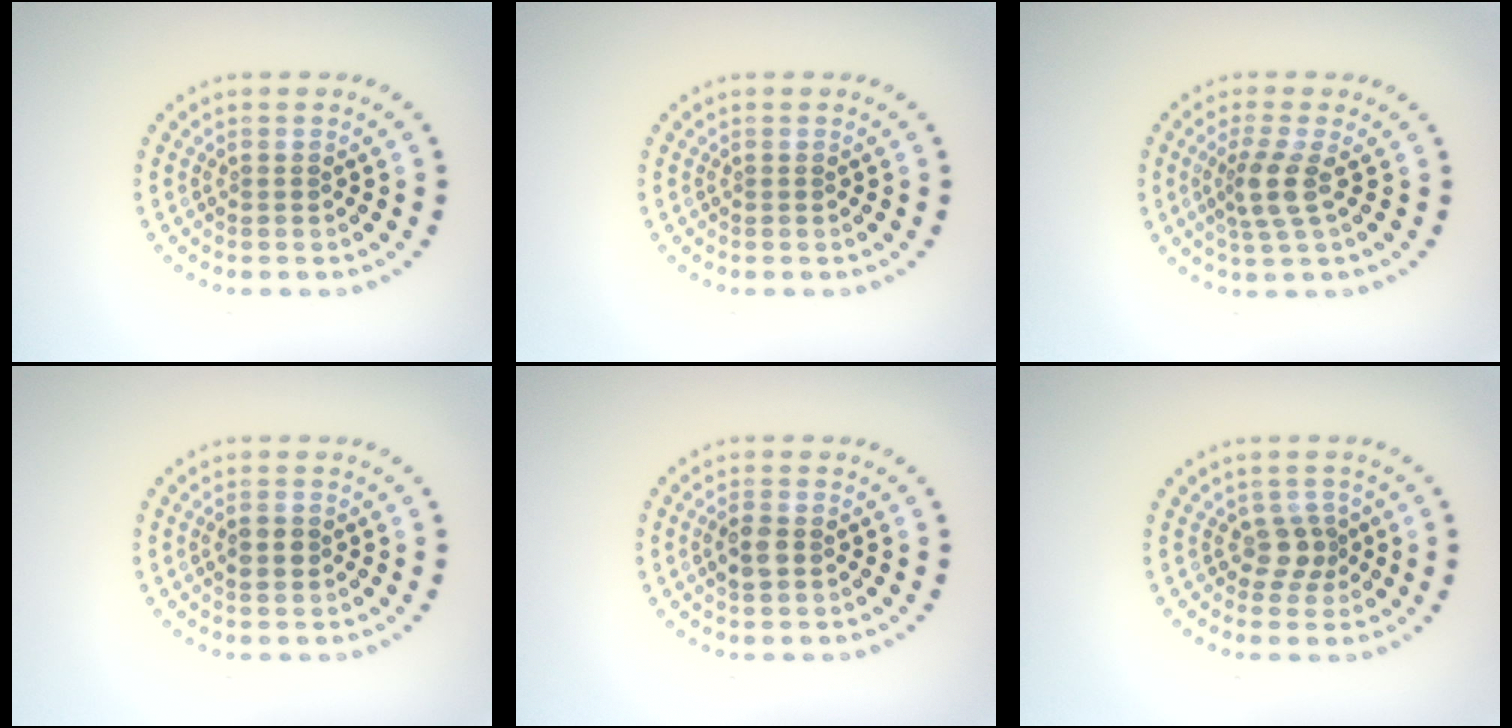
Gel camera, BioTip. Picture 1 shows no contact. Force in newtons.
{"total": 0.0}
{"total": 2.8, "press": 2.2, "slide": 1.7}
{"total": 1.4, "press": 1.4, "slide": 0.1}
{"total": 1.9, "press": 1.9, "slide": 0.3}
{"total": 2.2, "press": 1.6, "slide": 1.4}